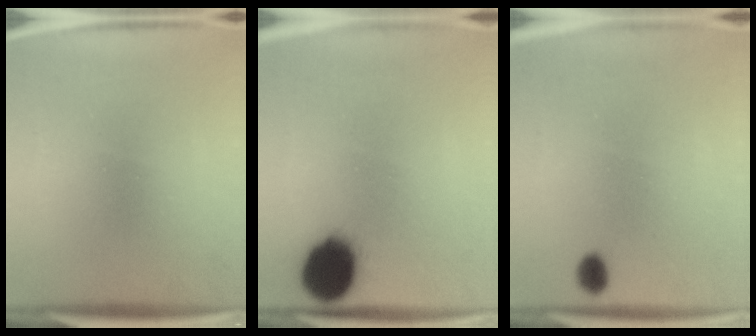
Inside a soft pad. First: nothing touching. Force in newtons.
{"total": 14.1}
{"total": 1.7}